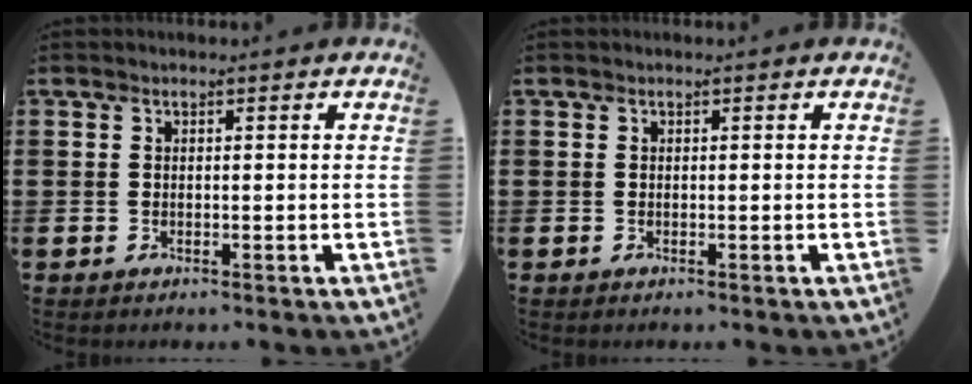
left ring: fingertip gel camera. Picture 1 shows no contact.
{"total": 0.0}